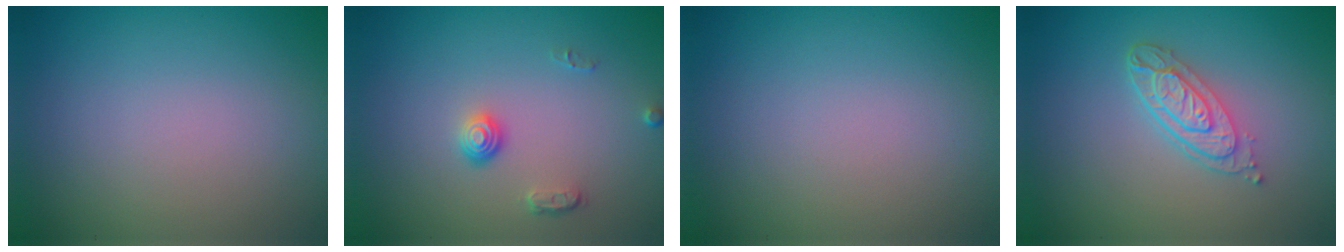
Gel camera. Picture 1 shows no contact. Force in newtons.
{"total": 1.4, "press": 1.0, "slide": 1.0}
{"total": 0.0}
{"total": 3.7, "press": 2.8, "slide": 2.3}